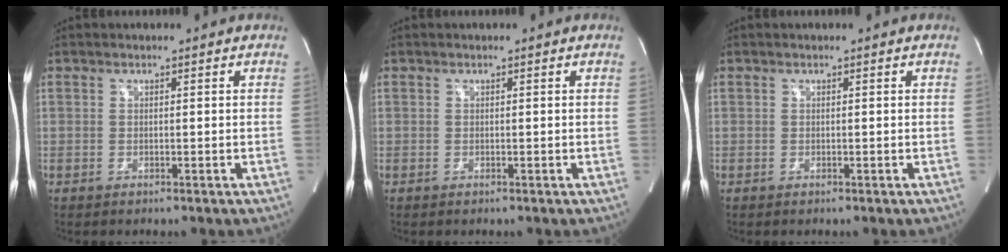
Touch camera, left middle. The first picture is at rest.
{"total": 0.0}
{"total": 0.0}